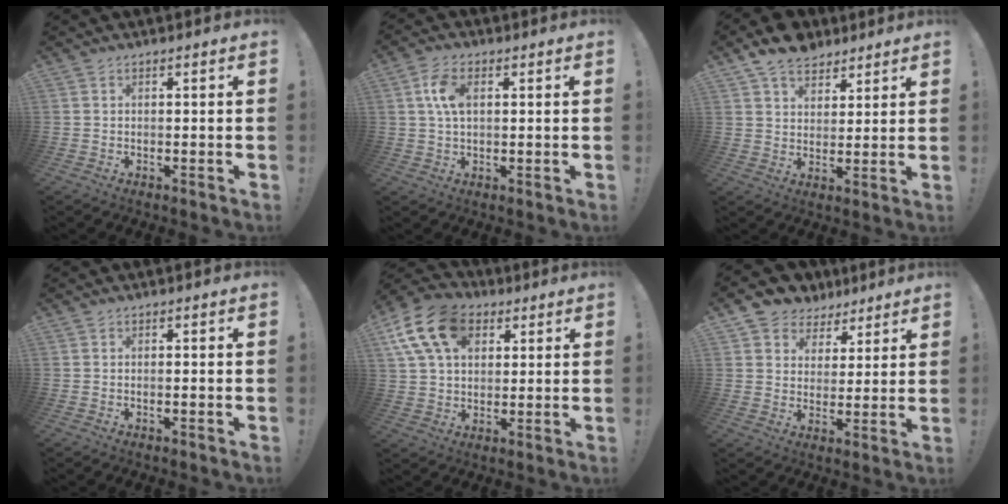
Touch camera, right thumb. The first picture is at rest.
{"total": 7.3, "force": [1.7, 4.3, 5.7], "torque": [-0.111, 0.000, 0.029]}
{"total": 9.6, "force": [7.0, 5.8, 3.0], "torque": [-0.050, -0.038, 0.137]}
{"total": 1.0, "force": [-0.7, -0.1, 0.6], "torque": [-0.019, 0.003, -0.012]}
{"total": 16.8, "force": [6.7, 11.6, 10.1], "torque": [-0.183, -0.019, 0.127]}
{"total": 7.1, "force": [4.0, 5.8, 0.6], "torque": [-0.014, -0.027, 0.082]}